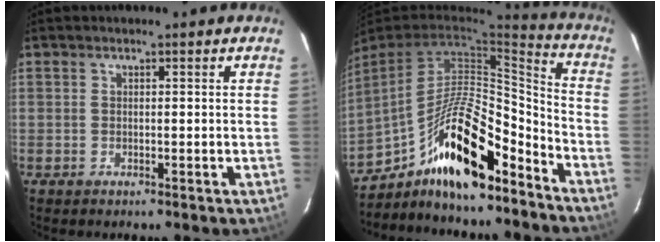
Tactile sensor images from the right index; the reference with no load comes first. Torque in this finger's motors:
{"motor_torque": [1.09, -1.04, 1.05, 0.21]}